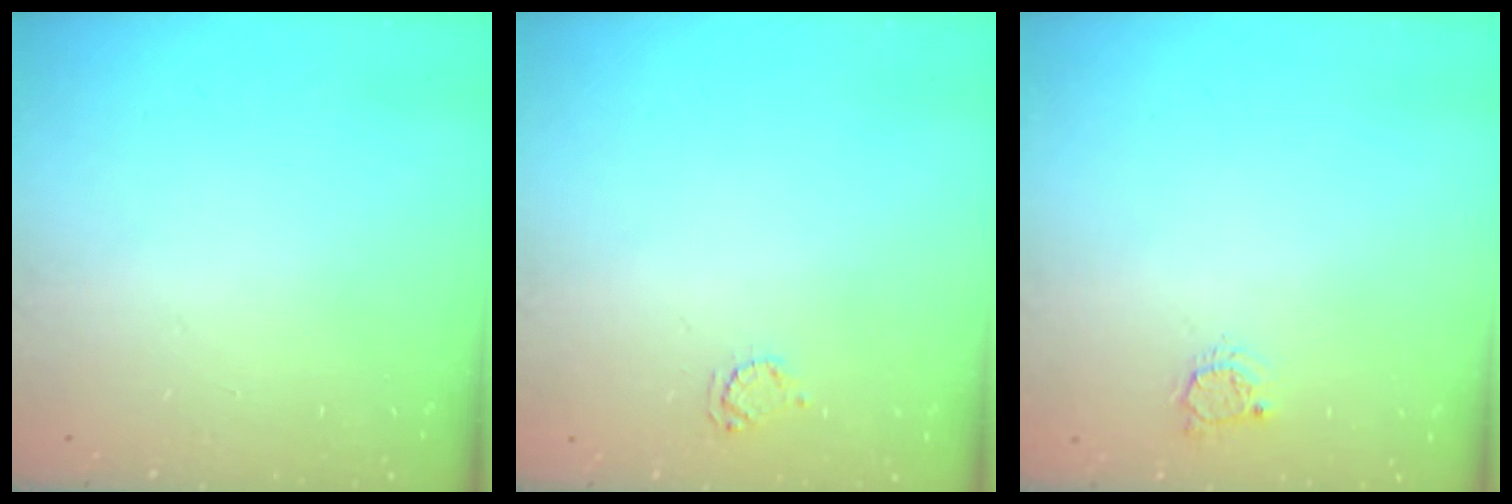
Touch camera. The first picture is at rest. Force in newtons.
{"total": 2.9, "press": 2.9, "slide": 0.3}
{"total": 3.0, "press": 3.0, "slide": 0.4}